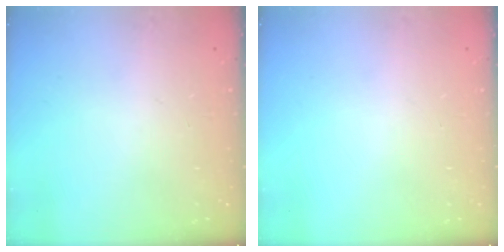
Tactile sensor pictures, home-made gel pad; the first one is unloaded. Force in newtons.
{"total": 0.0}